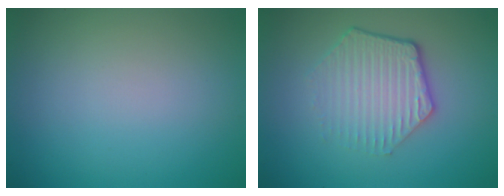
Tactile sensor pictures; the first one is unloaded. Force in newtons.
{"total": 4.4, "press": 3.3, "slide": 3.0}